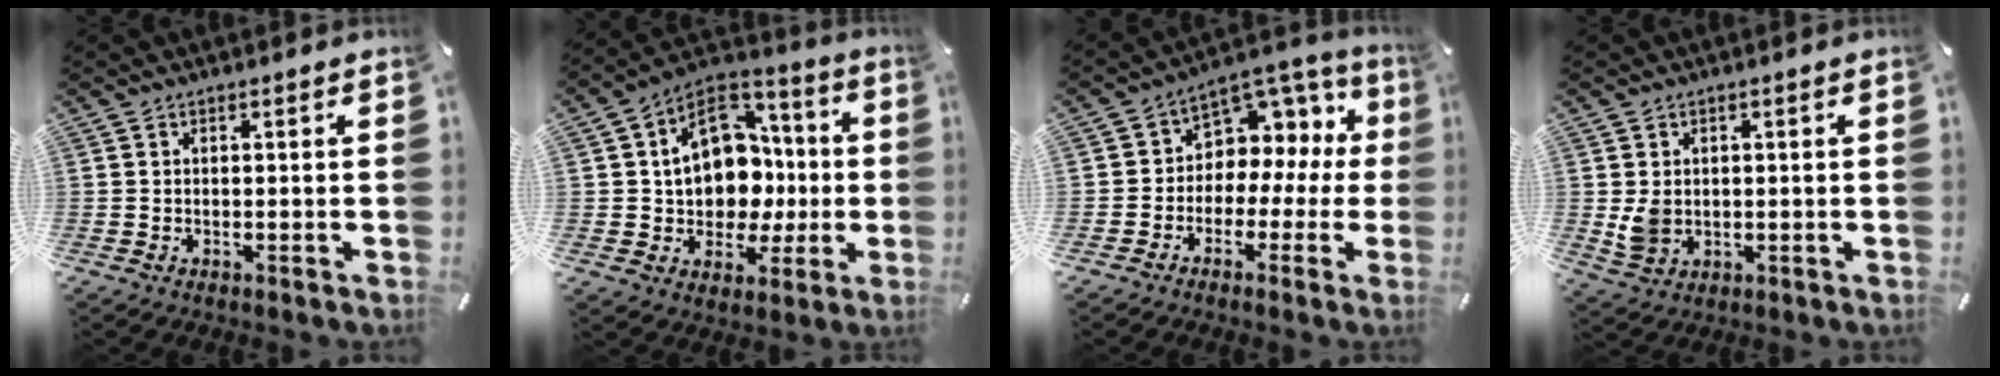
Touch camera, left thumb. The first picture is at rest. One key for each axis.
{"total": 15.7, "fx": 1.1, "fy": 13.1, "fz": 8.6, "tx": -0.140, "ty": -0.003, "tz": 0.031}
{"total": 8.1, "fx": 1.3, "fy": 7.4, "fz": 3.1, "tx": -0.053, "ty": -0.023, "tz": 0.028}
{"total": 4.7, "fx": 0.3, "fy": 3.9, "fz": 2.6, "tx": -0.045, "ty": -0.006, "tz": 0.003}